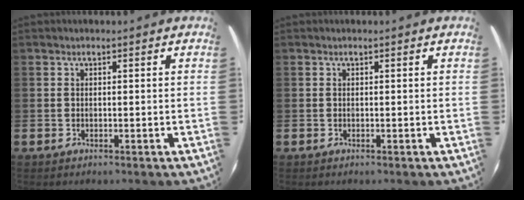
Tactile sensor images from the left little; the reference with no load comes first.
{"total": 0.0}